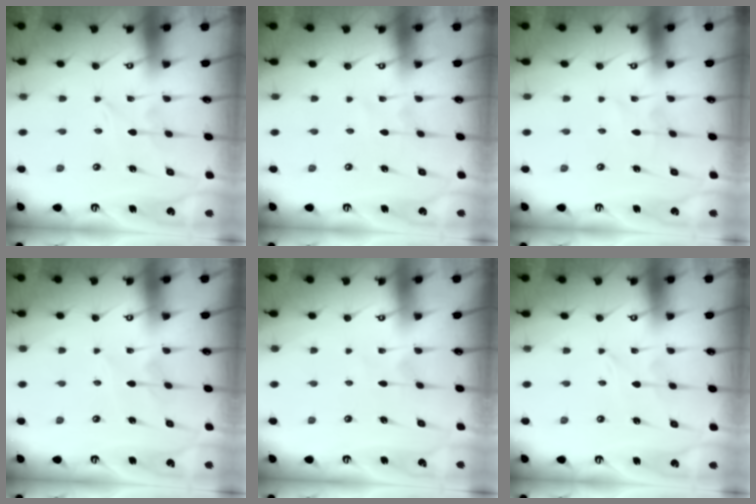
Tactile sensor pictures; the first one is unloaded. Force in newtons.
{"total": 1.1, "press": 1.1, "slide": 0.1}
{"total": 1.9, "press": 1.9, "slide": 0.2}
{"total": 2.7, "press": 2.7, "slide": 0.4}
{"total": 3.1, "press": 3.0, "slide": 0.3}
{"total": 0.0}